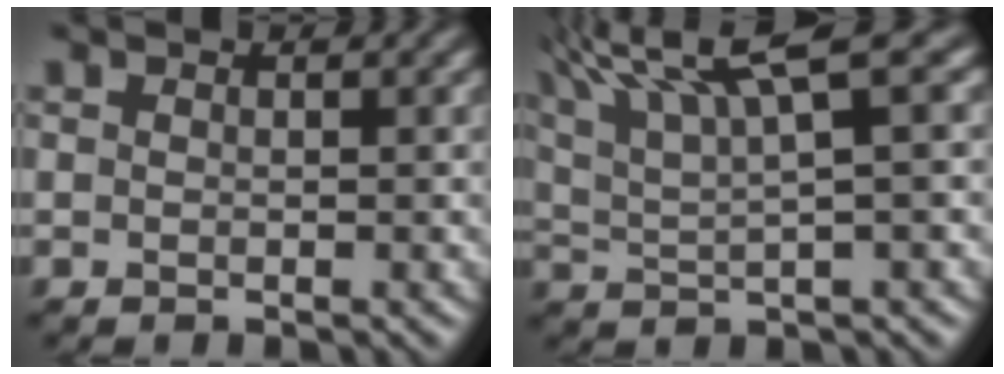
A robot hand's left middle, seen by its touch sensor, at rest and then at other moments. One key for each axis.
{"total": 8.1, "fx": 4.7, "fy": 1.4, "fz": 6.4, "tx": -0.117, "ty": 0.025, "tz": 0.083}